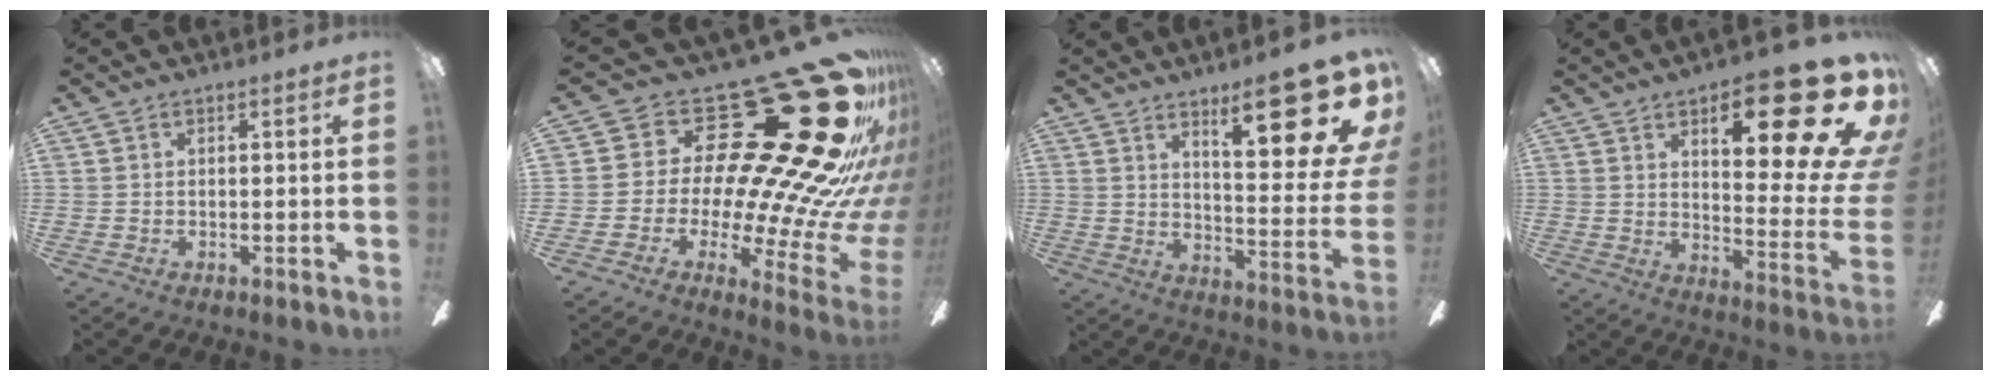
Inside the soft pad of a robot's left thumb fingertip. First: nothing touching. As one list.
[{"total": 40.1, "force": [18.0, 15.7, 32.2], "torque": [-0.401, -0.200, 0.370]}, {"total": 21.1, "force": [11.9, 6.3, 16.2], "torque": [-0.209, -0.081, 0.181]}, {"total": 25.6, "force": [13.0, 8.2, 20.5], "torque": [-0.271, -0.094, 0.208]}]